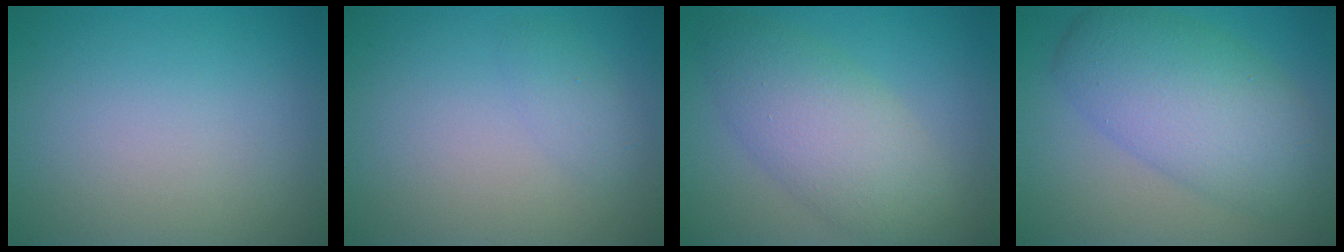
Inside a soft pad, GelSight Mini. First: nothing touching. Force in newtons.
{"total": 1.2, "press": 1.2, "slide": 0.1}
{"total": 6.0, "press": 6.0, "slide": 0.1}
{"total": 7.9, "press": 7.9, "slide": 0.1}